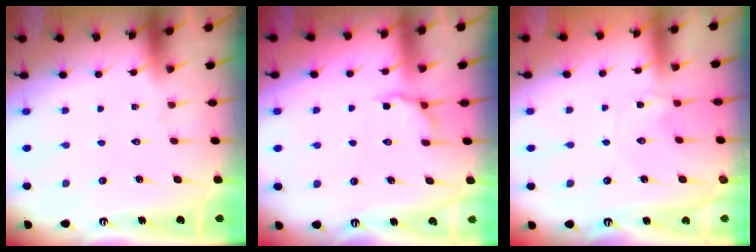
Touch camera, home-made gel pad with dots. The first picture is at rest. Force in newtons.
{"total": 3.6, "press": 3.0, "slide": 2.0}
{"total": 0.8, "press": 0.8, "slide": 0.2}